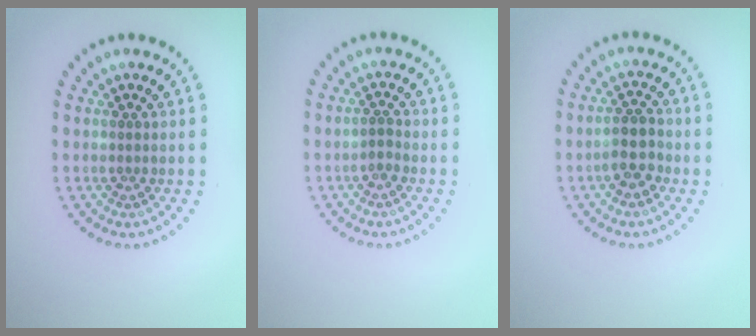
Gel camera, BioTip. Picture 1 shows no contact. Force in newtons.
{"total": 0.7, "press": 0.4, "slide": 0.6}
{"total": 2.4, "press": 2.3, "slide": 0.8}